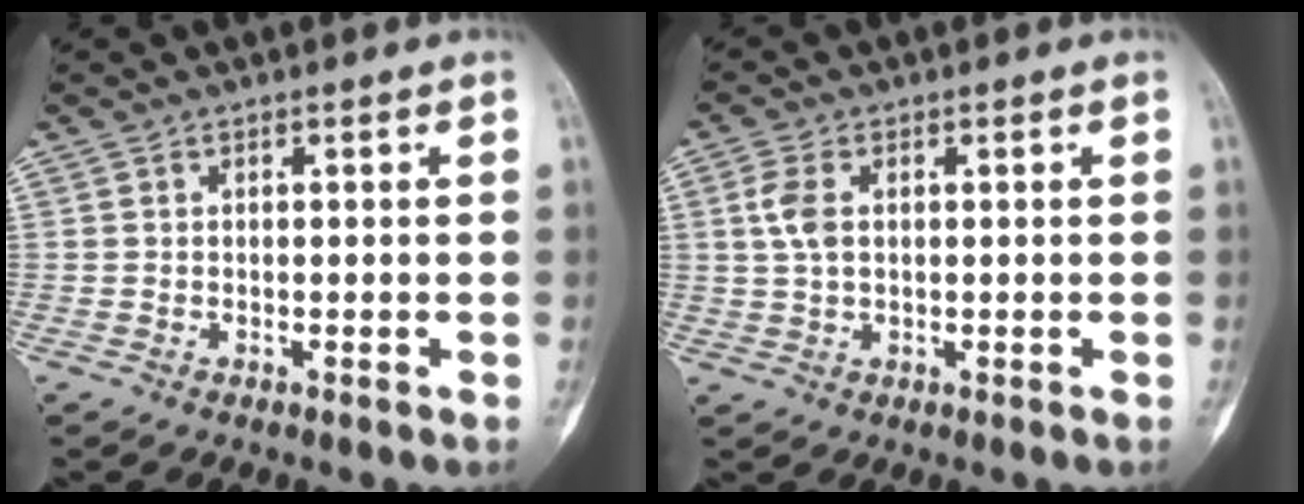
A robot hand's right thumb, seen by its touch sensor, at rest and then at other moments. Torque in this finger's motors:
{"motor_torque": [-0.88, 0.44, 0.81, 0.07, 0.10]}